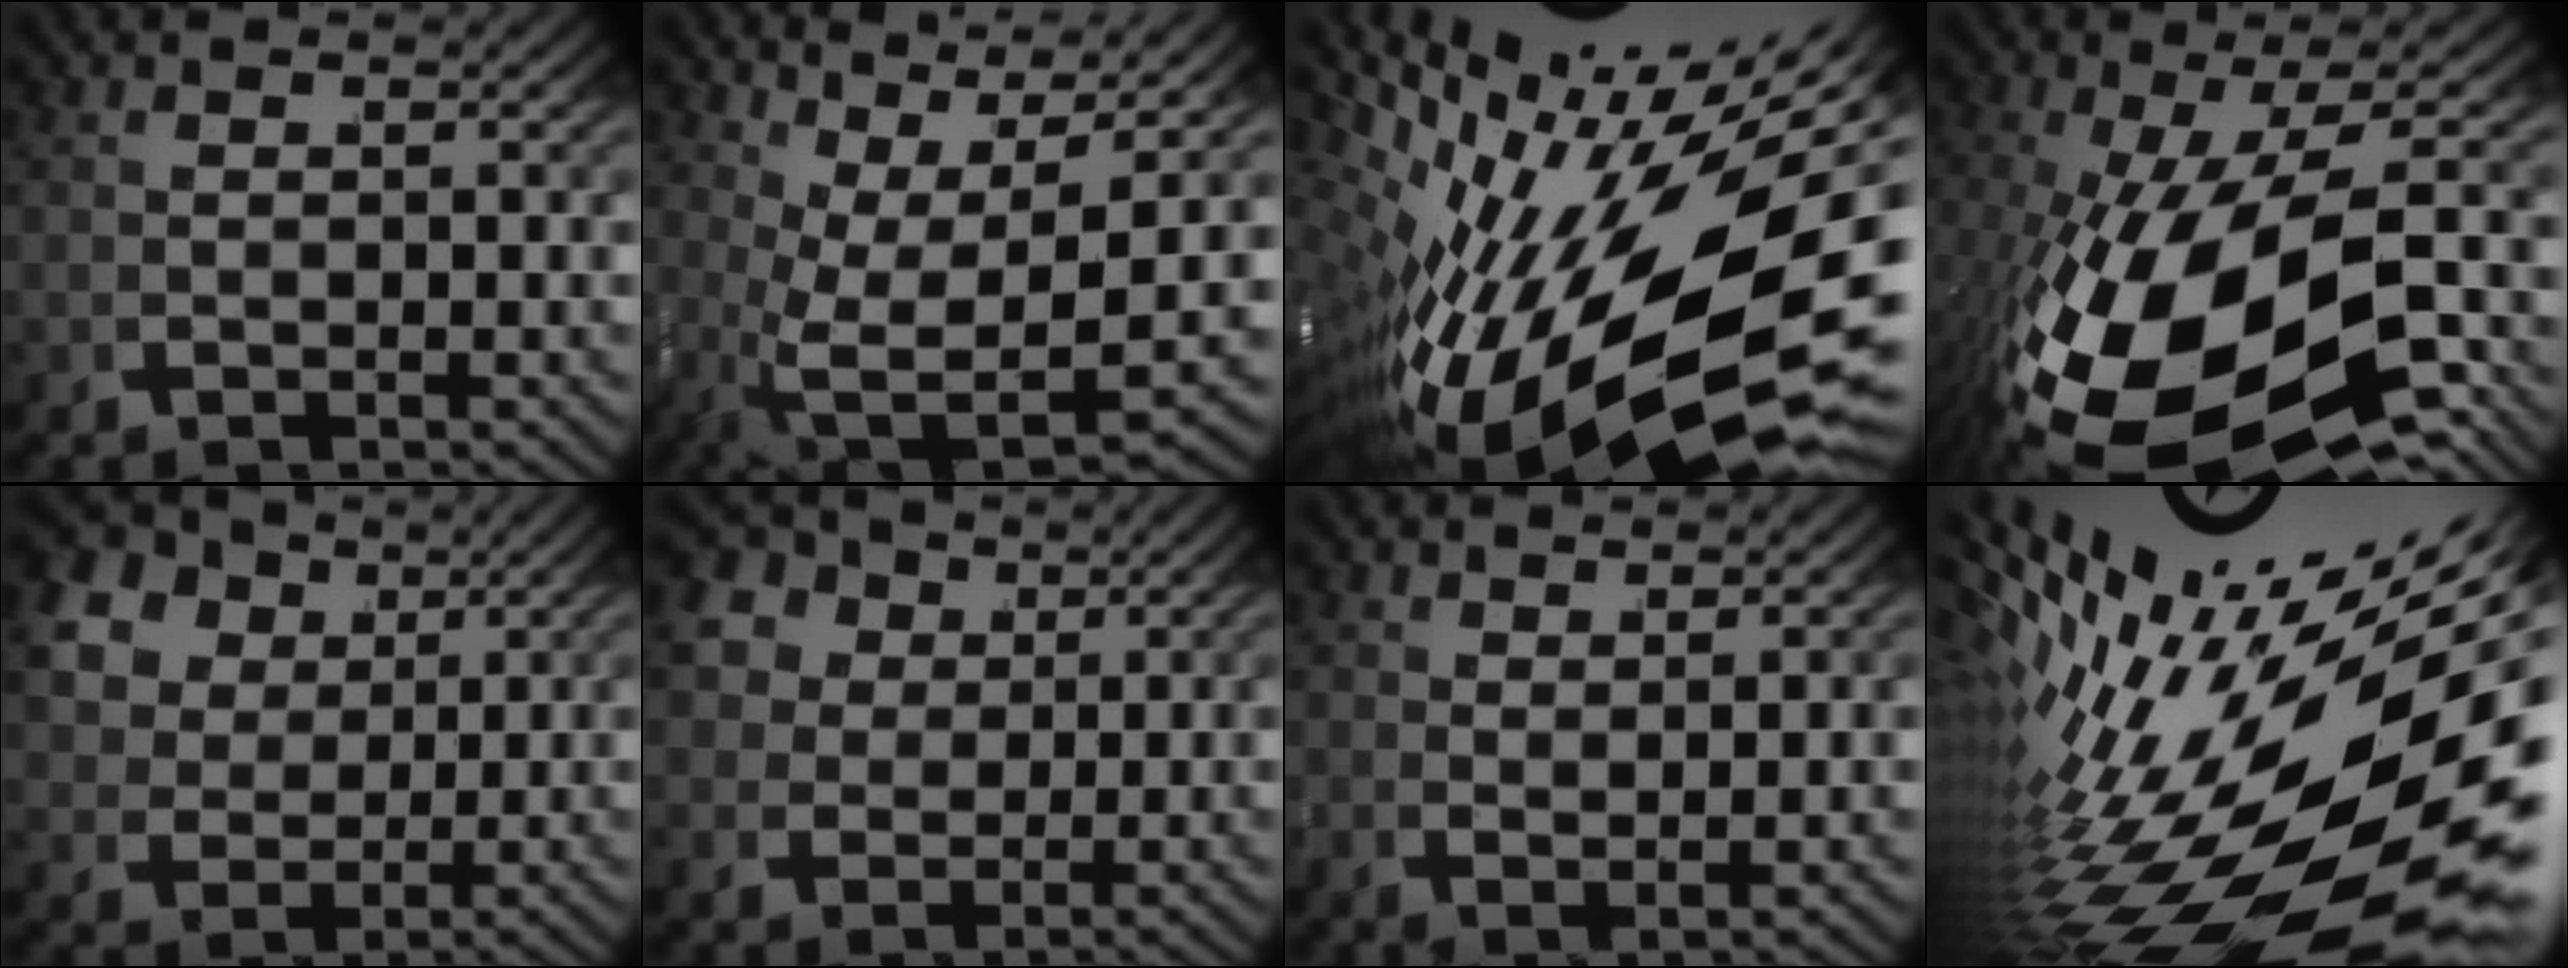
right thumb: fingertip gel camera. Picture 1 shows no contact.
{"total": 10.7, "force": [1.7, 5.4, 9.1], "torque": [-0.175, -0.035, 0.048]}
{"total": 22.7, "force": [-2.7, 12.3, 18.8], "torque": [-0.323, -0.059, -0.002]}
{"total": 17.9, "force": [-5.0, 8.6, 14.9], "torque": [-0.317, -0.066, -0.032]}
{"total": 11.2, "force": [4.1, 9.0, 5.3], "torque": [-0.119, 0.002, 0.057]}
{"total": 8.9, "force": [3.3, 7.3, 3.9], "torque": [-0.088, 0.001, 0.046]}
{"total": 2.3, "force": [2.1, -0.3, 0.9], "torque": [-0.011, 0.003, 0.041]}
{"total": 21.7, "force": [-1.0, 11.3, 18.5], "torque": [-0.290, -0.036, 0.020]}